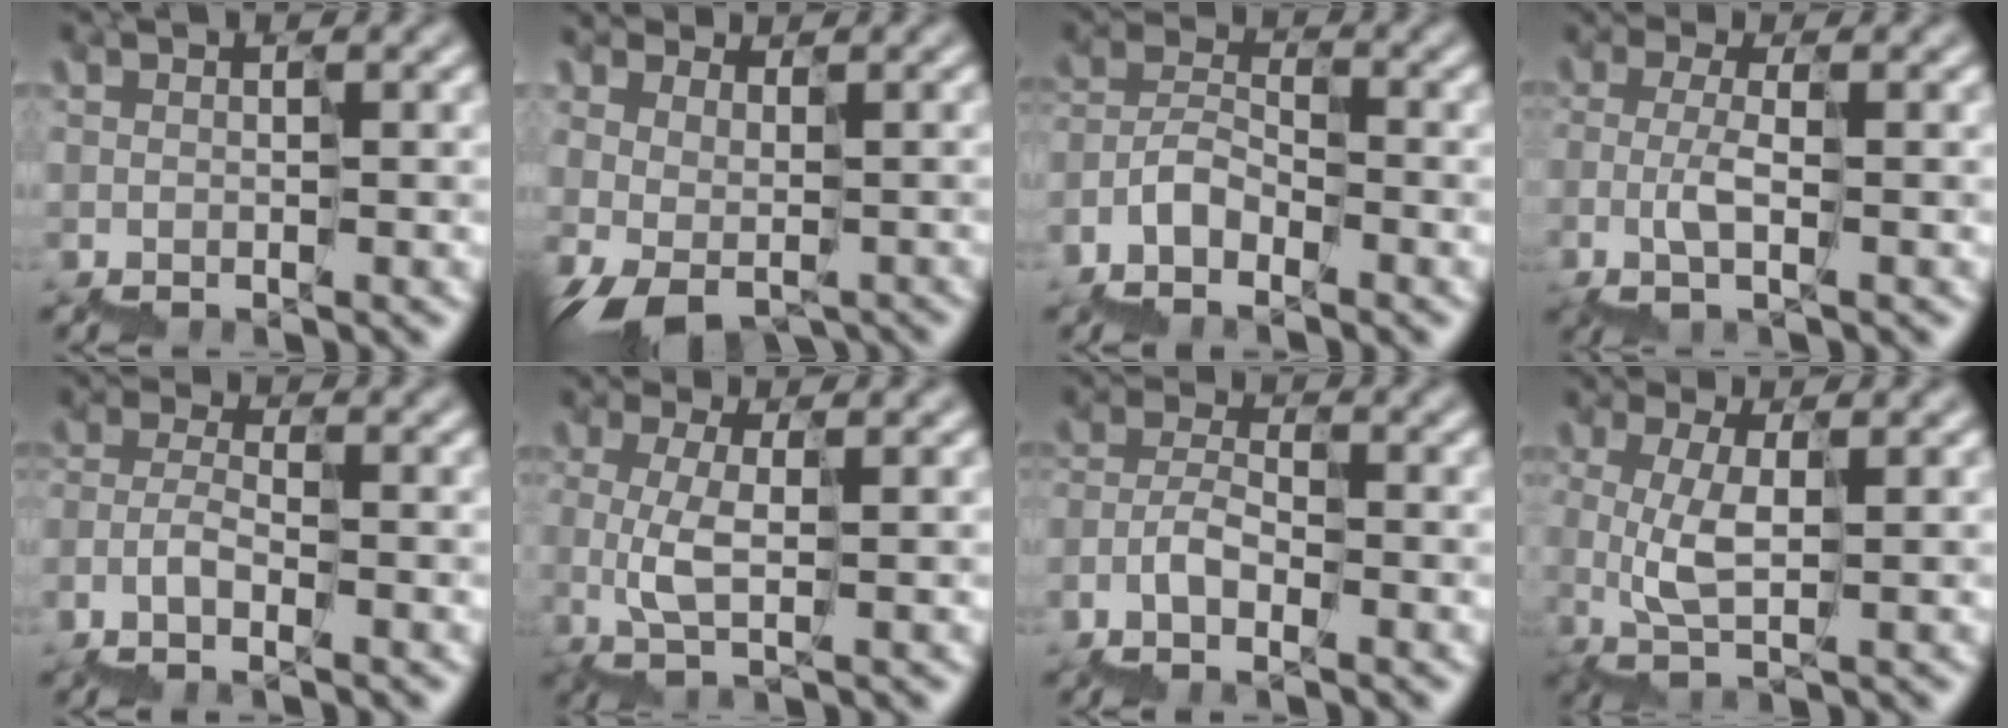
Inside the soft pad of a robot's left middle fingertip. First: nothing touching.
{"total": 3.1, "force": [-1.0, 2.0, 2.1], "torque": [-0.044, 0.000, 0.003]}
{"total": 3.7, "force": [-3.0, 1.8, 0.9], "torque": [-0.019, 0.013, -0.055]}
{"total": 1.5, "force": [-0.7, 0.4, 1.2], "torque": [-0.032, 0.008, -0.010]}
{"total": 2.6, "force": [-2.2, 1.0, 1.0], "torque": [-0.026, 0.010, -0.039]}
{"total": 1.9, "force": [0.5, 0.8, 1.7], "torque": [-0.041, 0.002, 0.015]}
{"total": 3.1, "force": [-2.5, 1.5, 1.2], "torque": [-0.030, 0.011, -0.046]}
{"total": 2.2, "force": [0.8, 0.9, 1.8], "torque": [-0.041, 0.005, 0.022]}